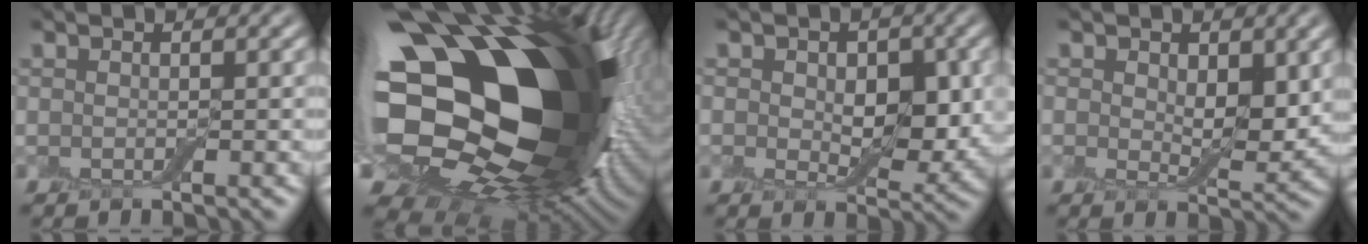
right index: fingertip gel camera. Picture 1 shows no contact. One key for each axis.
{"total": 21.9, "fx": 1.9, "fy": 15.3, "fz": 15.6, "tx": -0.284, "ty": -0.047, "tz": 0.023}
{"total": 5.0, "fx": 0.6, "fy": 3.3, "fz": 3.7, "tx": -0.045, "ty": -0.007, "tz": 0.007}
{"total": 3.3, "fx": 1.2, "fy": 2.1, "fz": 2.3, "tx": -0.036, "ty": -0.010, "tz": 0.018}